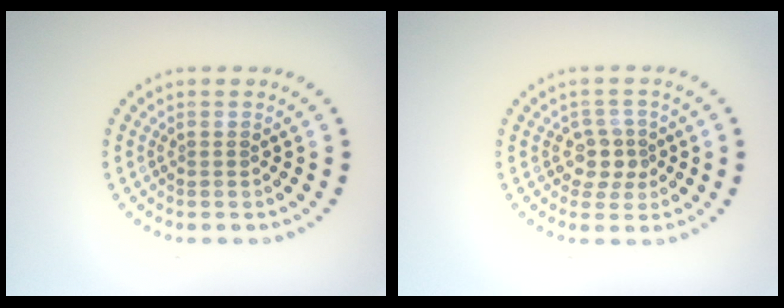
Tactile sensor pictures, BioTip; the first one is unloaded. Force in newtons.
{"total": 2.4, "press": 2.1, "slide": 1.2}